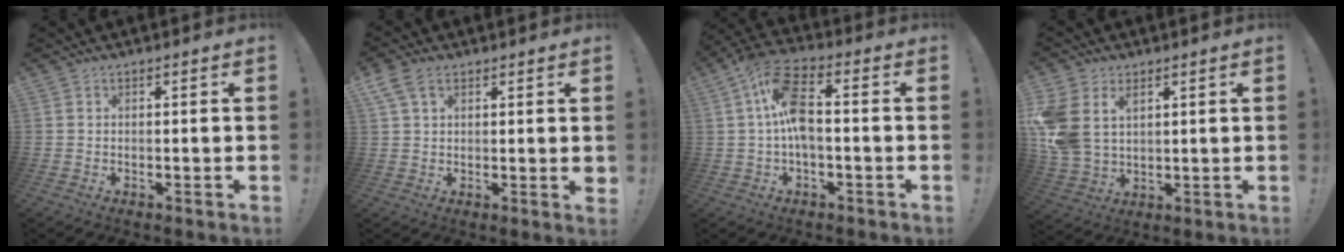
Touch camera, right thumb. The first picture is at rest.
{"total": 6.3, "force": [3.1, 3.4, 4.3], "torque": [-0.070, 0.000, 0.062]}
{"total": 12.6, "force": [0.1, 5.8, 11.2], "torque": [-0.209, 0.006, 0.002]}
{"total": 11.3, "force": [4.2, 8.4, 6.4], "torque": [-0.131, -0.022, 0.085]}